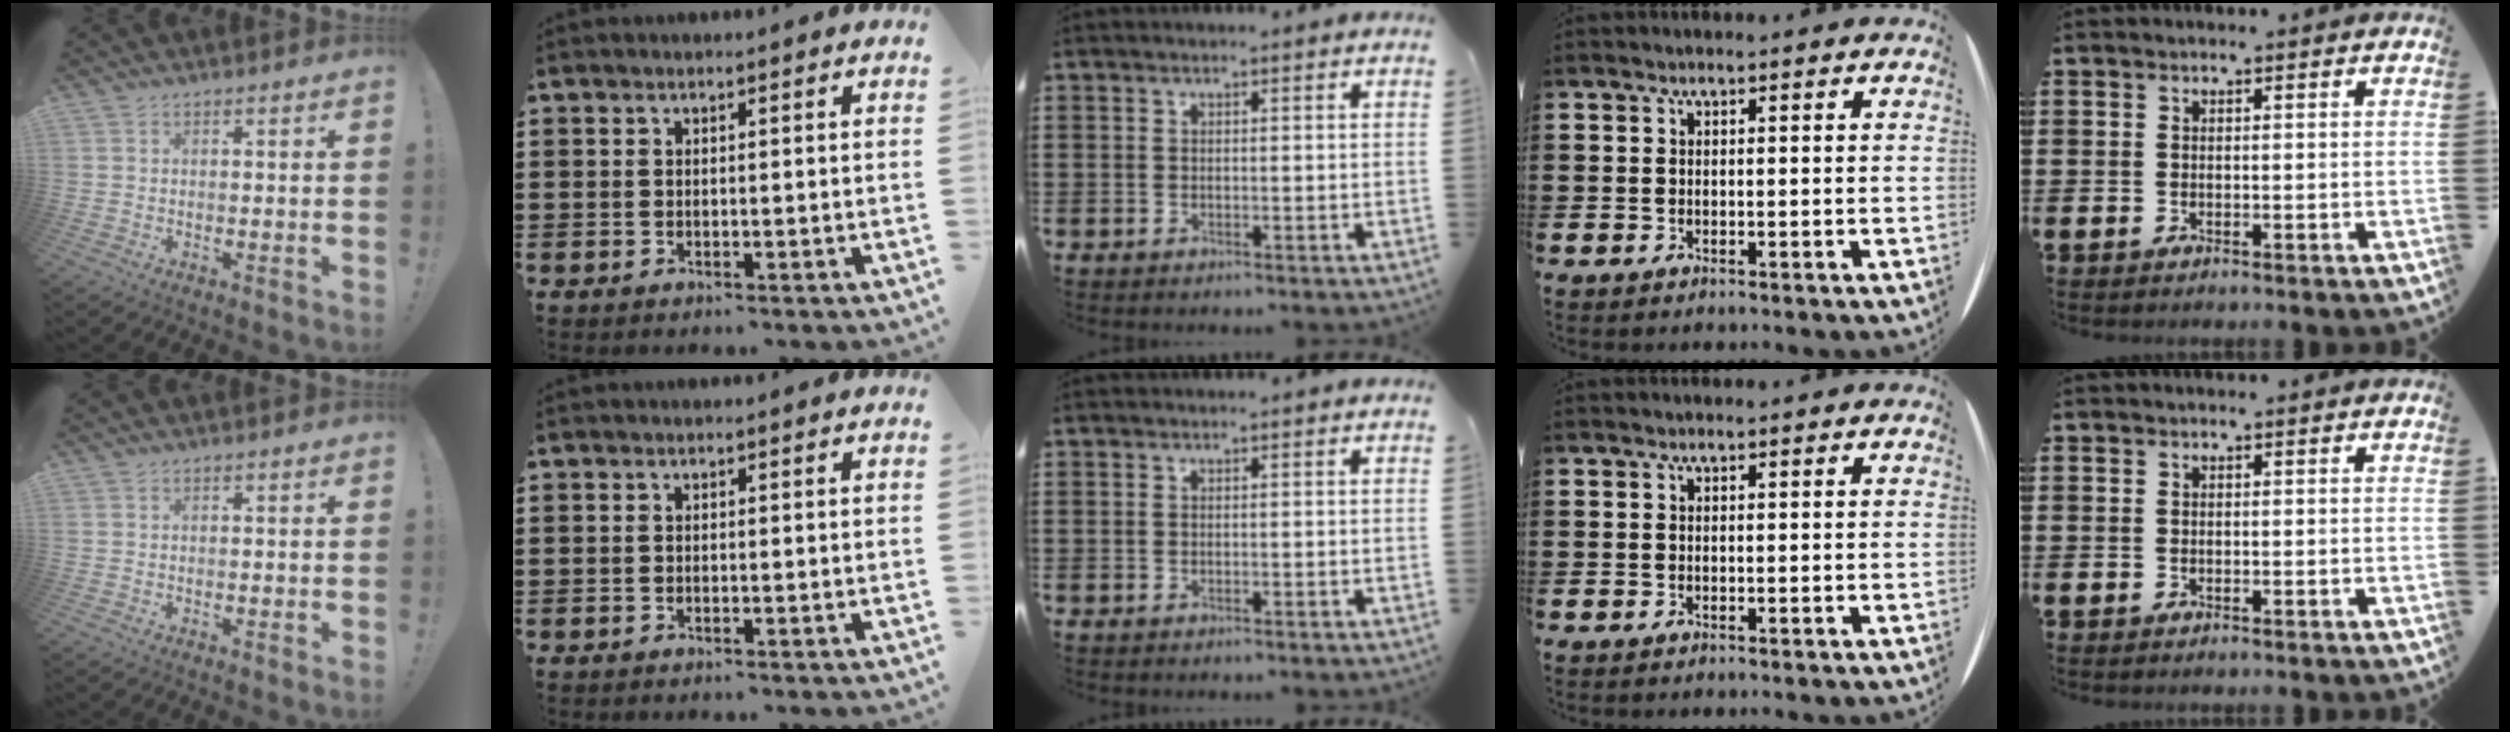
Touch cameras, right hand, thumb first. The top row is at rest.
{}